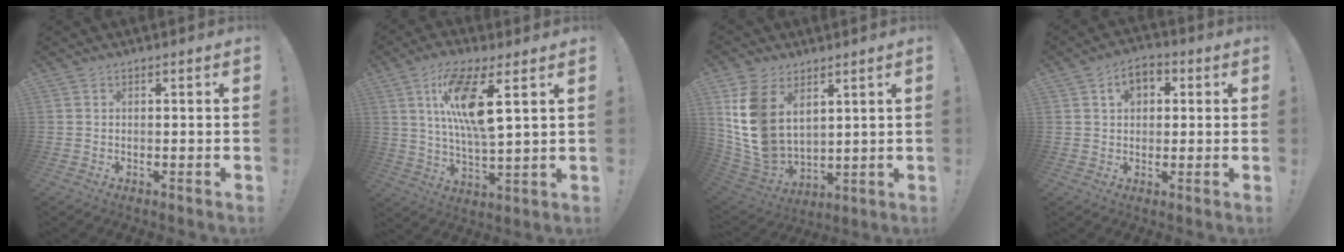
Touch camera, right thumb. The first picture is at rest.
{"total": 14.6, "force": [5.6, 4.2, 12.8], "torque": [-0.230, -0.015, 0.089]}
{"total": 14.7, "force": [5.7, 10.1, 9.0], "torque": [-0.209, -0.039, 0.111]}
{"total": 6.0, "force": [1.7, 4.4, 3.7], "torque": [-0.053, 0.005, 0.029]}